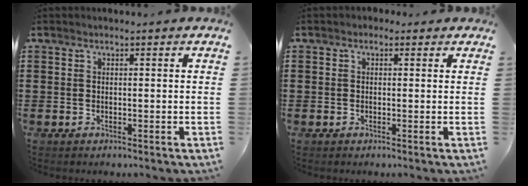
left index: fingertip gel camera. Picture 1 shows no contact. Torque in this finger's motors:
{"motor_torque": [2.14, 0.00, -0.81, -0.21]}